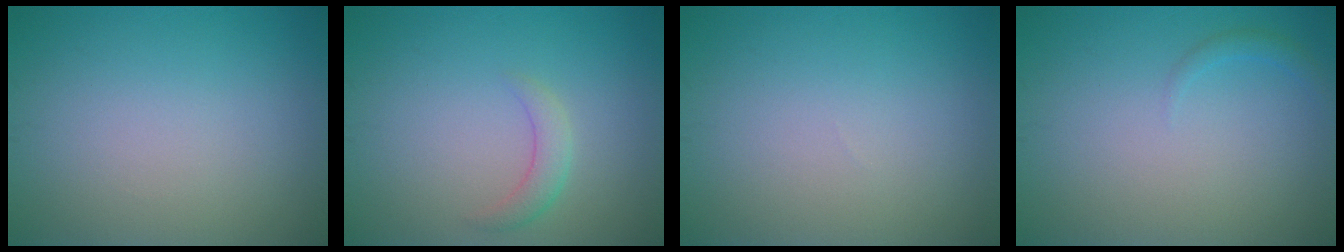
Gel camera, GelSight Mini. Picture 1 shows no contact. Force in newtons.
{"total": 1.7, "press": 1.7, "slide": 0.0}
{"total": 0.0}
{"total": 0.9, "press": 0.9, "slide": 0.1}